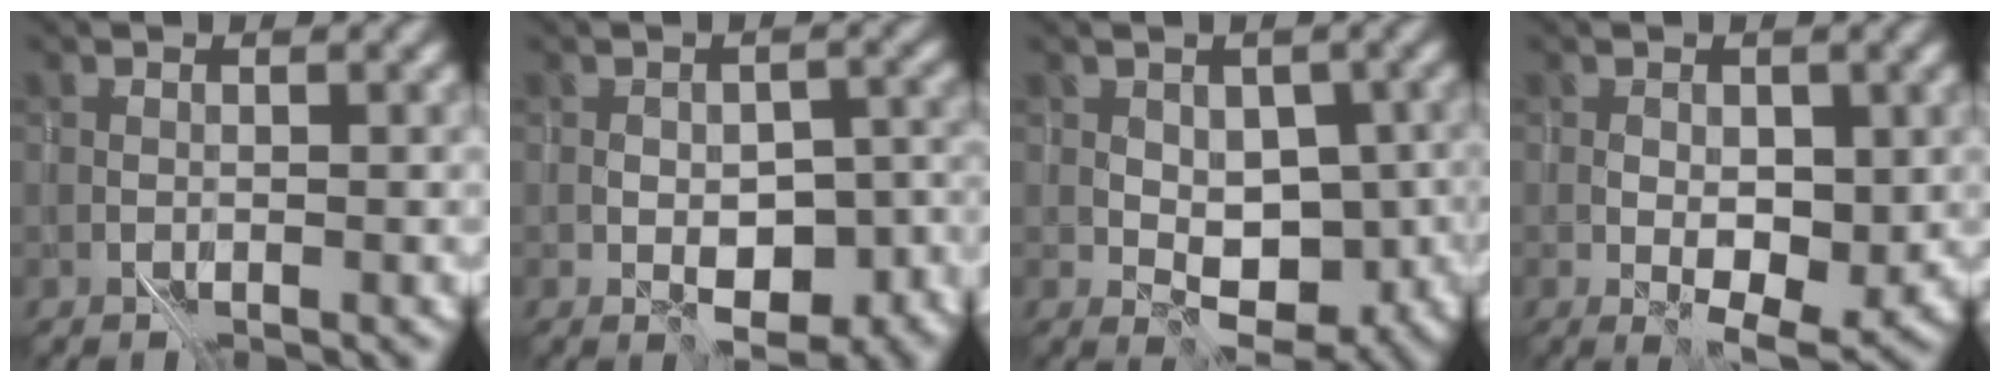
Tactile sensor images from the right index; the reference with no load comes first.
{"total": 6.1, "force": [-1.8, 3.4, 4.7], "torque": [-0.060, -0.010, -0.018]}
{"total": 4.9, "force": [0.2, 3.2, 3.7], "torque": [-0.040, 0.000, 0.008]}
{"total": 2.7, "force": [0.3, 1.4, 2.3], "torque": [-0.037, -0.004, 0.010]}